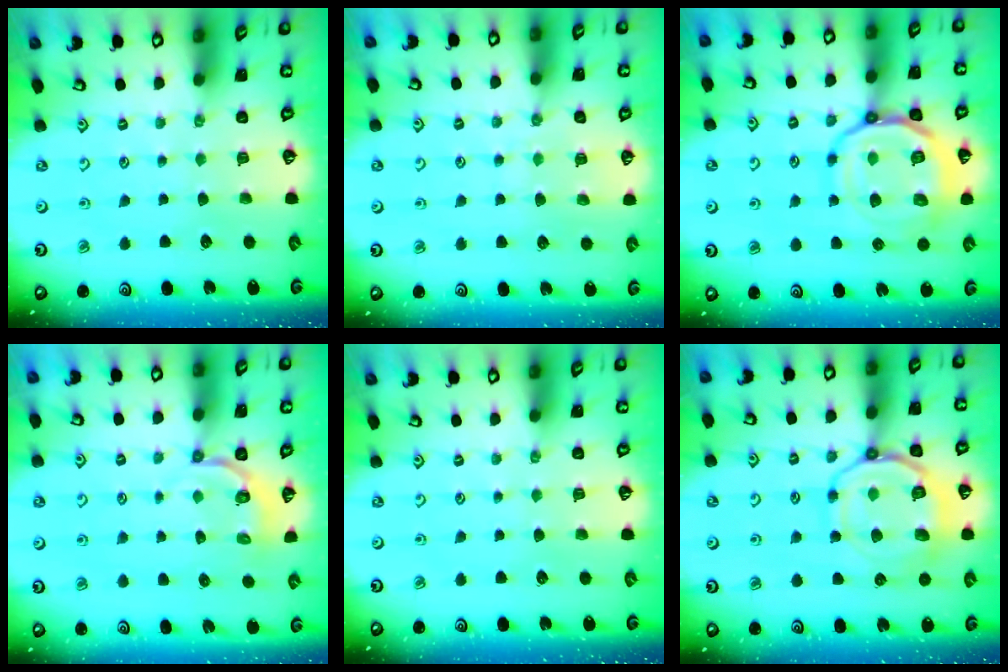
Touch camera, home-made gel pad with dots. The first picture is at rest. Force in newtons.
{"total": 5.9, "press": 5.9, "slide": 0.6}
{"total": 18.1, "press": 18.0, "slide": 1.8}
{"total": 4.1, "press": 3.3, "slide": 2.6}
{"total": 0.0}
{"total": 14.7, "press": 14.6, "slide": 1.7}